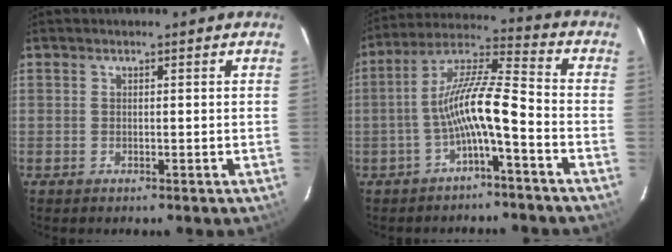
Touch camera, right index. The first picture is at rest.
{"total": 10.2, "force": [-3.8, 1.2, 9.4], "torque": [-0.200, 0.018, -0.070]}